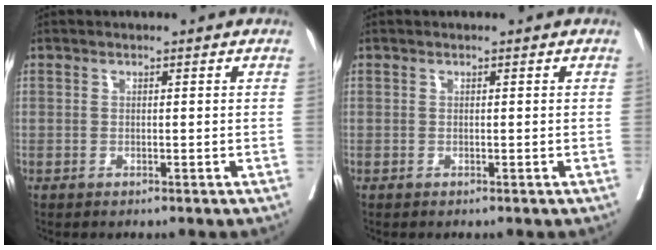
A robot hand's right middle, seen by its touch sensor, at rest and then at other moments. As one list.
[{"total": 0.0}]